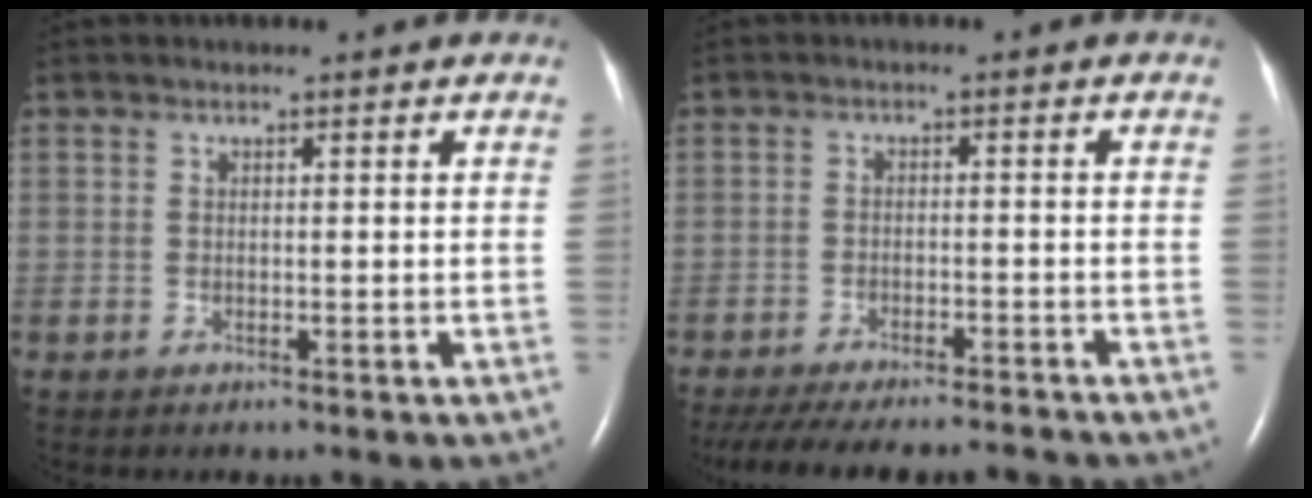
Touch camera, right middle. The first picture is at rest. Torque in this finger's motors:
{"motor_torque": [0.51, -0.54, 0.11, 0.07]}